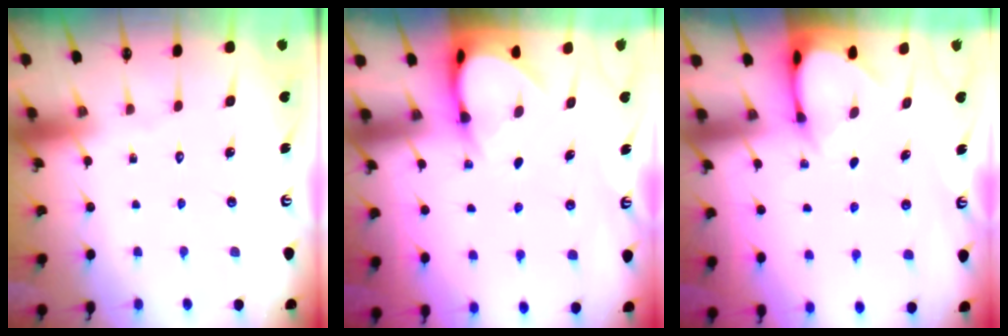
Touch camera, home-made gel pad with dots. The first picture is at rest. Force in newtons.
{"total": 4.8, "press": 4.8, "slide": 0.6}
{"total": 3.2, "press": 3.2, "slide": 0.2}